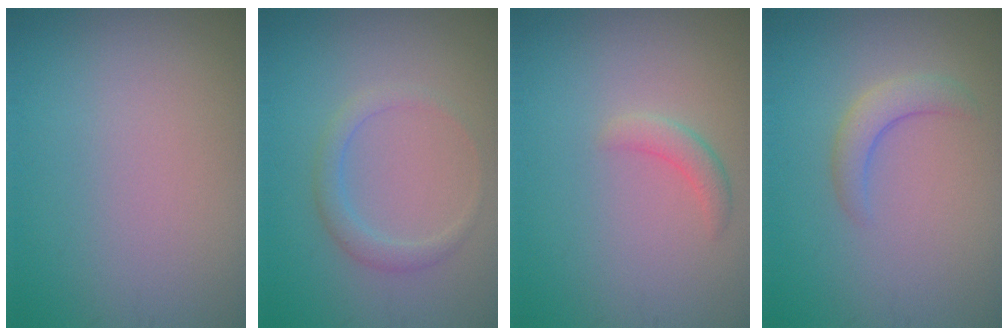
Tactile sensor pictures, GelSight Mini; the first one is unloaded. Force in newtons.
{"total": 1.8, "press": 1.8, "slide": 0.1}
{"total": 1.5, "press": 1.5, "slide": 0.1}
{"total": 2.1, "press": 2.1, "slide": 0.3}